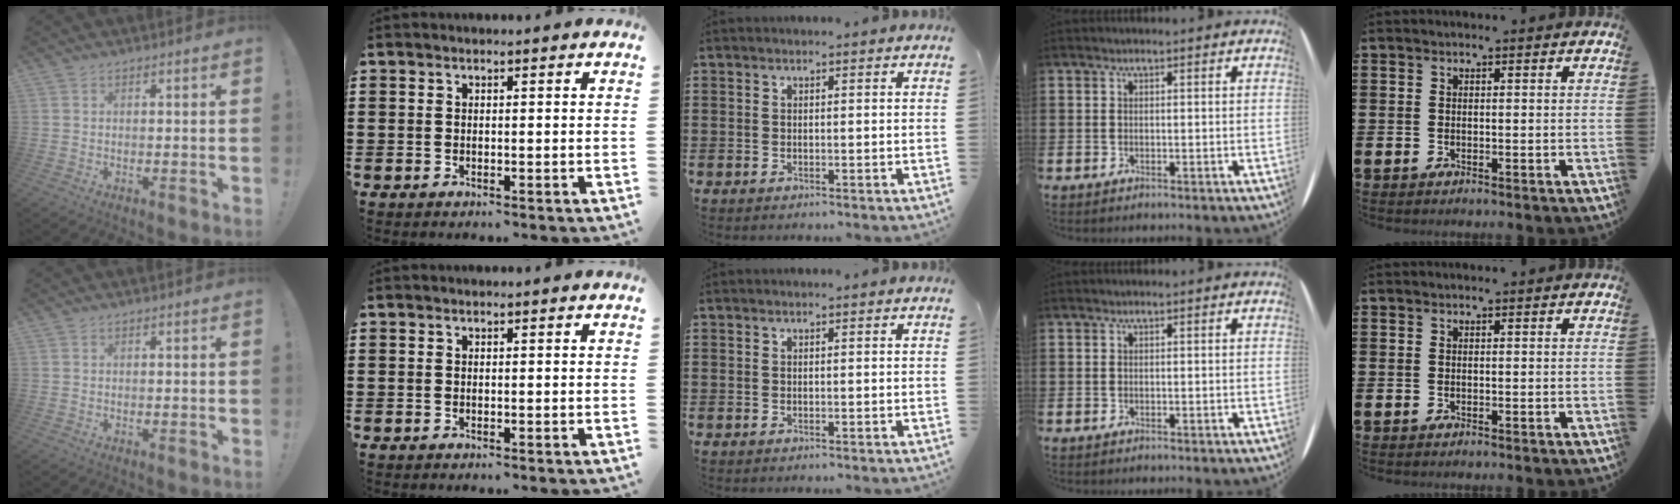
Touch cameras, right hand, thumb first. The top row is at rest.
{}